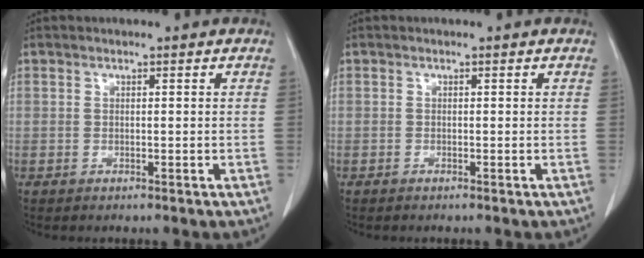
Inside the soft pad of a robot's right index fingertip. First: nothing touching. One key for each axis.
{"total": 0.0}